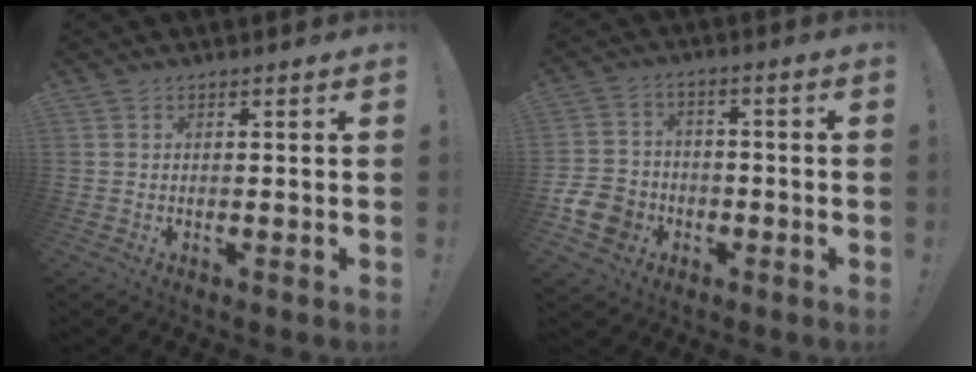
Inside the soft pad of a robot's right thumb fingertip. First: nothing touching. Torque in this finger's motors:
{"motor_torque": [0.06, 0.01, -0.01, 0.04, 0.00]}